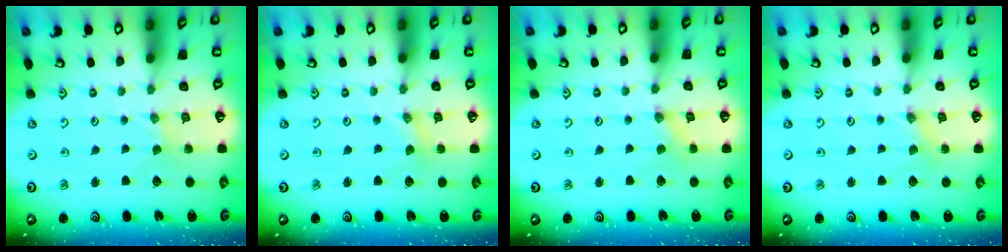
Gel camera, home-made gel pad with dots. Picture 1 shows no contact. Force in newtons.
{"total": 0.0}
{"total": 0.0}
{"total": 0.0}